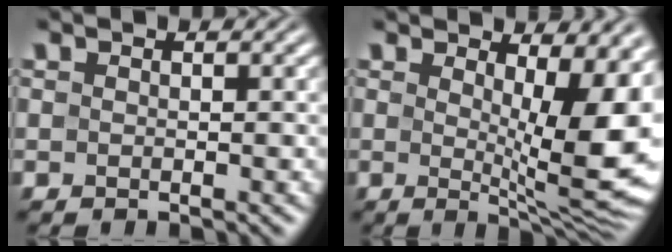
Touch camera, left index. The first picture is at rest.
{"total": 11.2, "force": [1.8, 3.6, 10.5], "torque": [-0.120, -0.011, 0.029]}